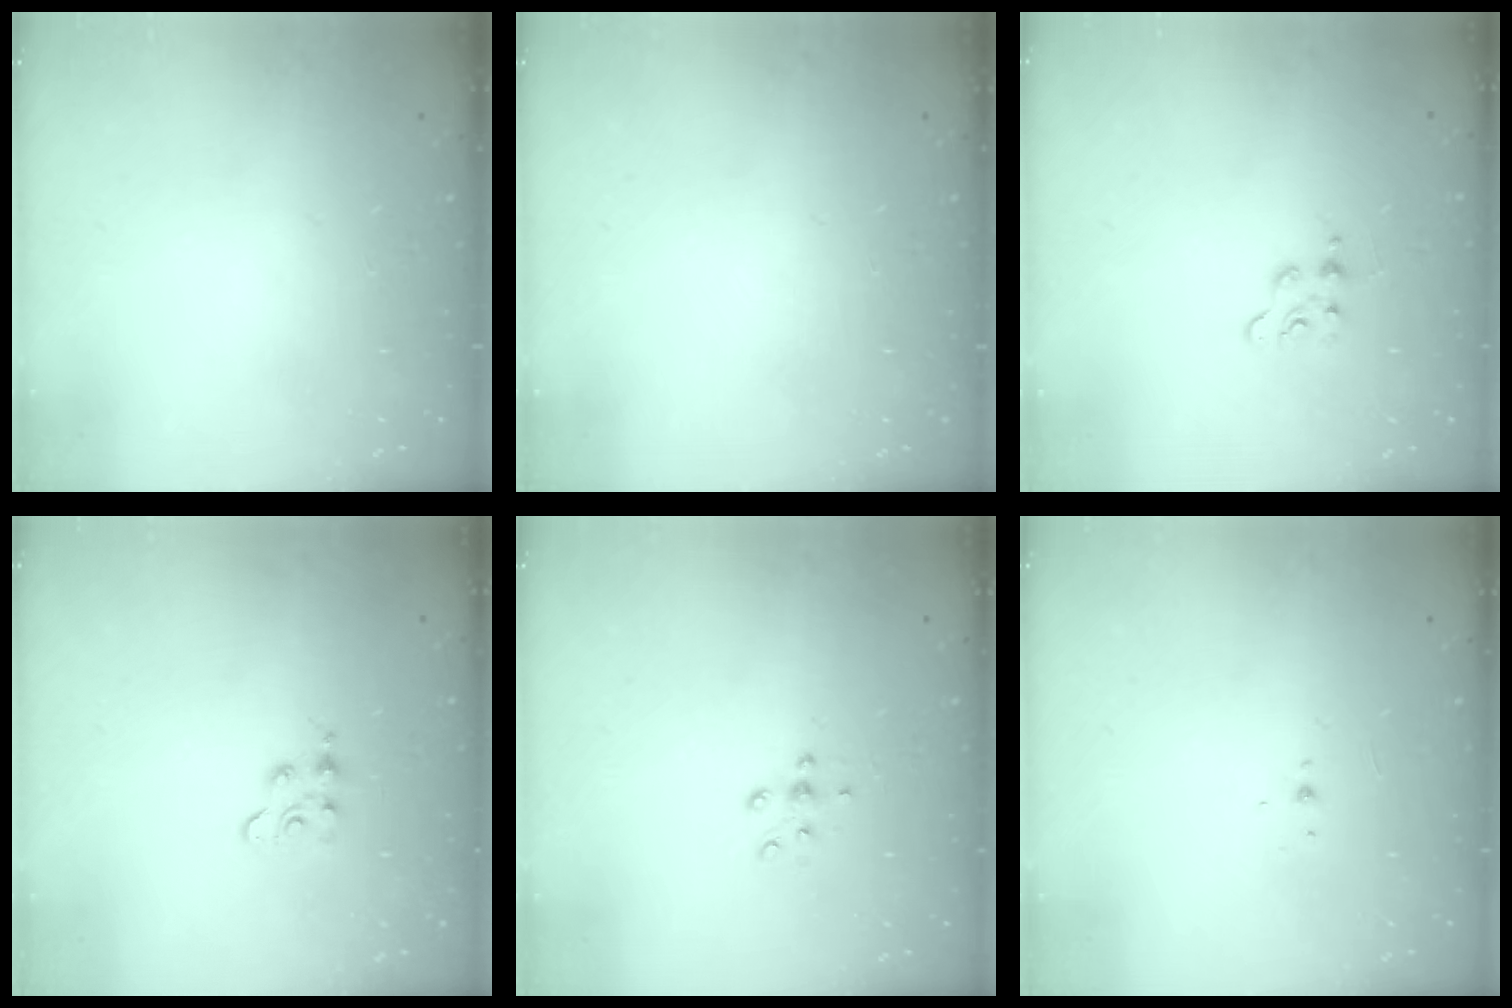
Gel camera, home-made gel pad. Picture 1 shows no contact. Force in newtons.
{"total": 0.0}
{"total": 2.4, "press": 2.4, "slide": 0.3}
{"total": 3.0, "press": 2.9, "slide": 0.4}
{"total": 5.8, "press": 5.5, "slide": 2.0}
{"total": 2.1, "press": 1.9, "slide": 0.8}